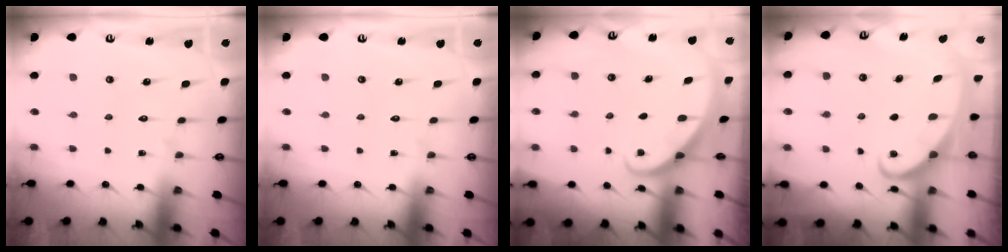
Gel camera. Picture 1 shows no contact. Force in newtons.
{"total": 0.0}
{"total": 1.9, "press": 1.9, "slide": 0.1}
{"total": 2.1, "press": 2.1, "slide": 0.3}